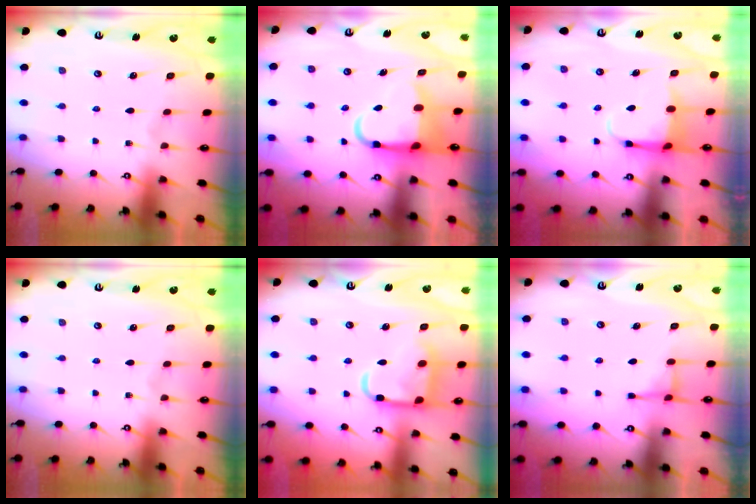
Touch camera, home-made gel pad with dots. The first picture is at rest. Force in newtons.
{"total": 7.3, "press": 7.2, "slide": 1.3}
{"total": 4.5, "press": 4.4, "slide": 1.2}
{"total": 0.0}
{"total": 14.1, "press": 14.1, "slide": 1.3}
{"total": 3.6, "press": 3.5, "slide": 0.5}